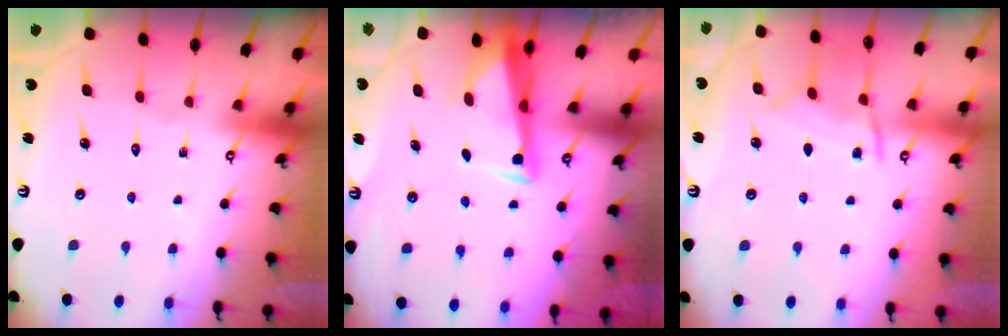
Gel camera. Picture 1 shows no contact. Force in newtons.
{"total": 3.4, "press": 3.3, "slide": 0.8}
{"total": 9.7, "press": 9.6, "slide": 1.0}